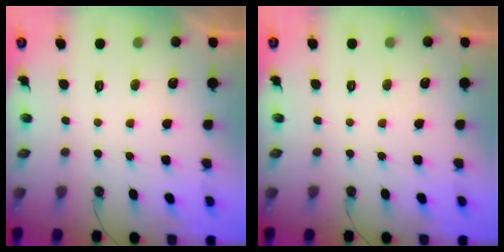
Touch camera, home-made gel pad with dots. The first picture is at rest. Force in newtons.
{"total": 0.0}